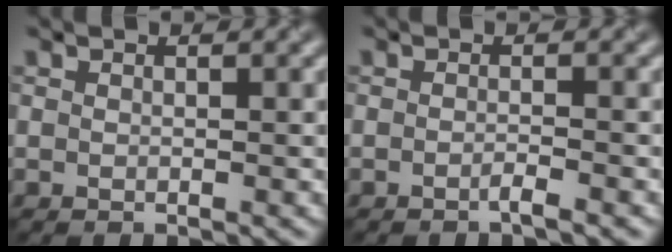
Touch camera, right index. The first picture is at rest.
{"total": 1.2, "force": [-0.7, 0.2, 0.9], "torque": [-0.013, 0.002, -0.018]}